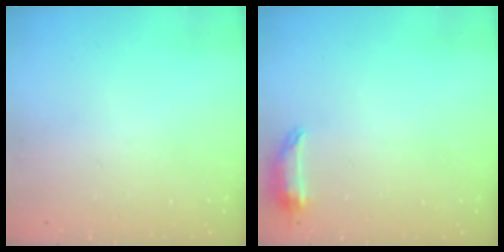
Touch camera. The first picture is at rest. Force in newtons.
{"total": 6.6, "press": 6.6, "slide": 0.9}